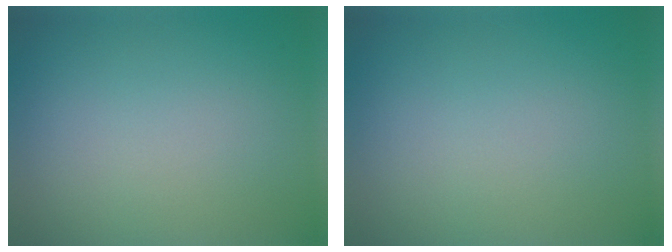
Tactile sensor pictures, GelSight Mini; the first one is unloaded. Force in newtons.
{"total": 0.0}